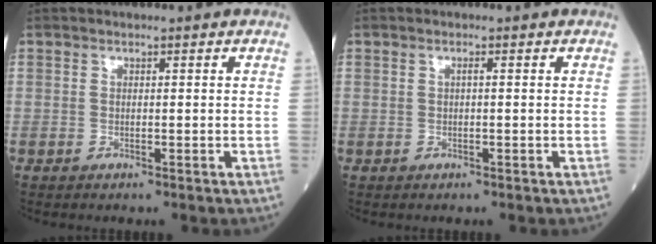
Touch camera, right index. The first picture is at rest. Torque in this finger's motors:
{"motor_torque": [-0.09, 0.03, -0.03, 0.01]}